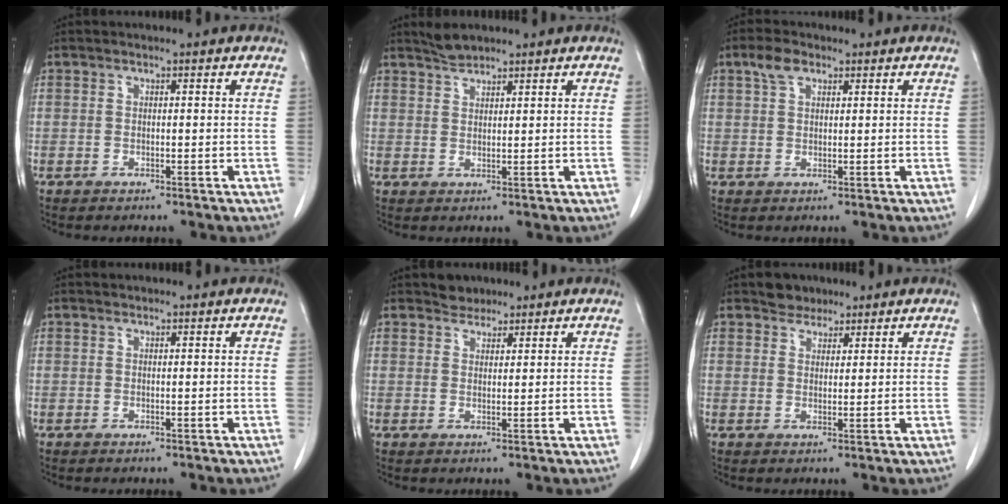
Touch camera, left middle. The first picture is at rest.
{"total": 2.5, "force": [2.4, 0.3, 0.6], "torque": [-0.014, 0.003, 0.047]}
{"total": 3.1, "force": [1.8, 1.6, 1.9], "torque": [-0.044, 0.012, 0.038]}
{"total": 0.0}
{"total": 2.3, "force": [2.0, 1.1, 0.0], "torque": [0.000, 0.003, 0.031]}
{"total": 3.0, "force": [2.4, 1.7, 0.3], "torque": [-0.005, 0.005, 0.038]}